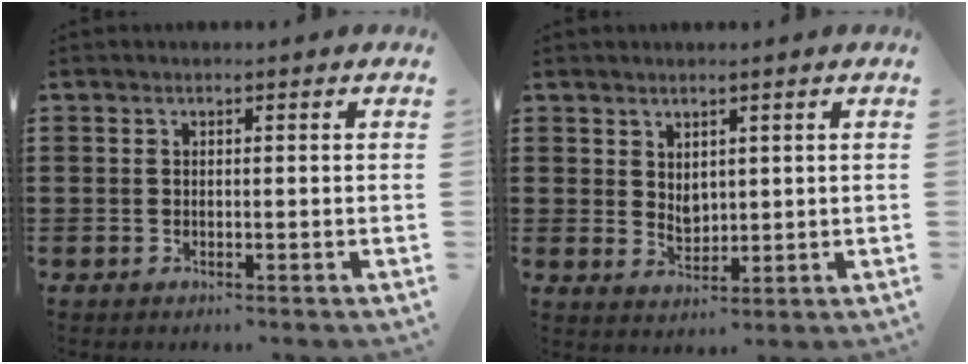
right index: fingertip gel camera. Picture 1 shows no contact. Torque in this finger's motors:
{"motor_torque": [1.13, 1.01, 0.08, 0.01]}